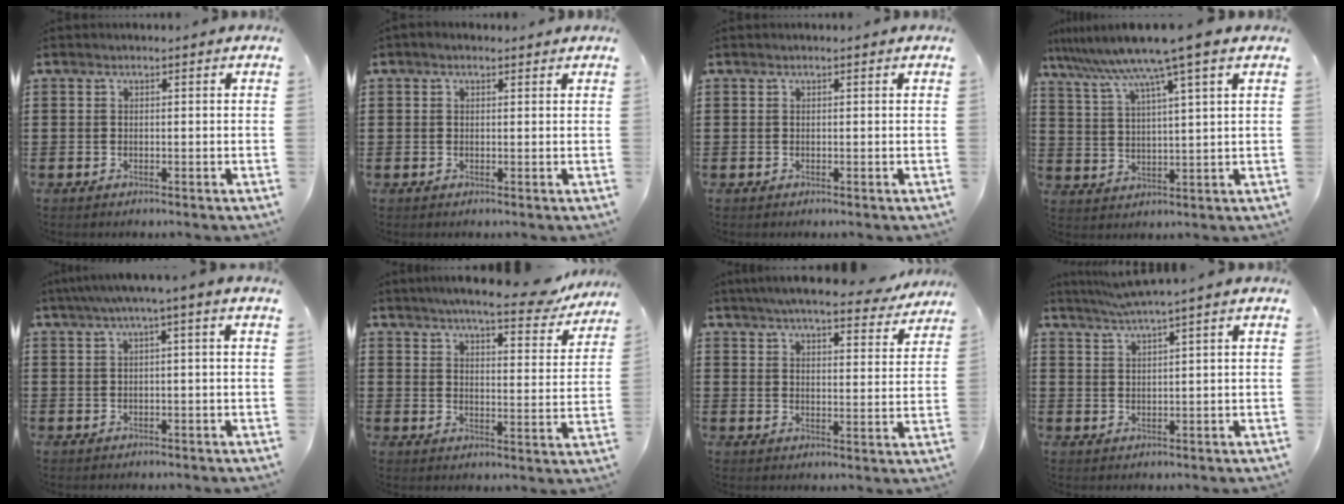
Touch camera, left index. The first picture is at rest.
{"total": 0.8, "force": [0.4, 0.5, 0.5], "torque": [-0.010, 0.007, 0.007]}
{"total": 0.0}
{"total": 8.7, "force": [6.6, -0.8, 5.7], "torque": [-0.132, -0.034, 0.106]}
{"total": 2.4, "force": [-0.1, -0.2, 2.4], "torque": [-0.041, -0.001, -0.004]}
{"total": 7.6, "force": [6.7, 0.6, 3.6], "torque": [-0.076, -0.033, 0.115]}
{"total": 6.4, "force": [5.9, 0.3, 2.5], "torque": [-0.060, -0.028, 0.103]}
{"total": 2.6, "force": [1.9, -0.7, 1.6], "torque": [-0.035, -0.006, 0.032]}